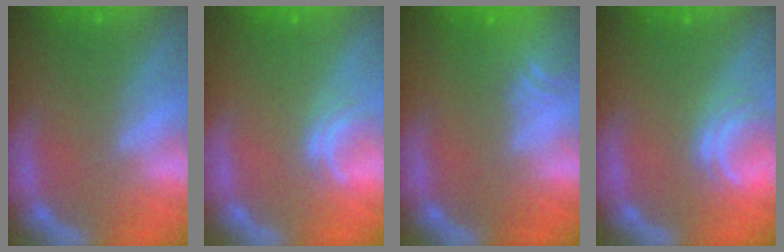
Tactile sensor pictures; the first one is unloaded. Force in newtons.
{"total": 2.0}
{"total": 5.1}
{"total": 3.0}